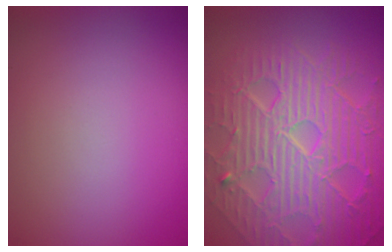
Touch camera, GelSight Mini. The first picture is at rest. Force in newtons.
{"total": 10.7, "press": 7.0, "slide": 8.1}